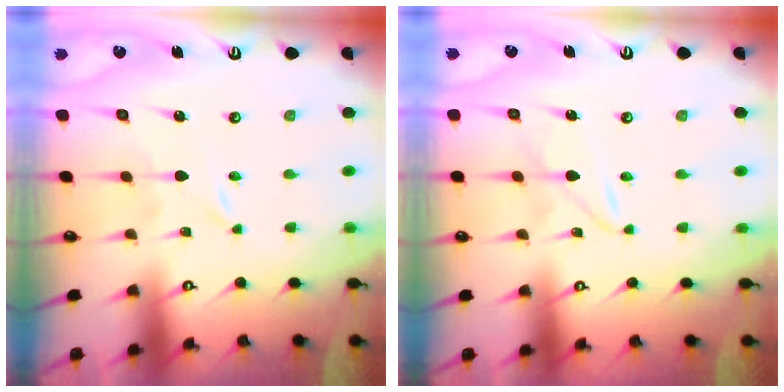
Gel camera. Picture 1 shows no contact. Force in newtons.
{"total": 2.2, "press": 2.2, "slide": 0.2}